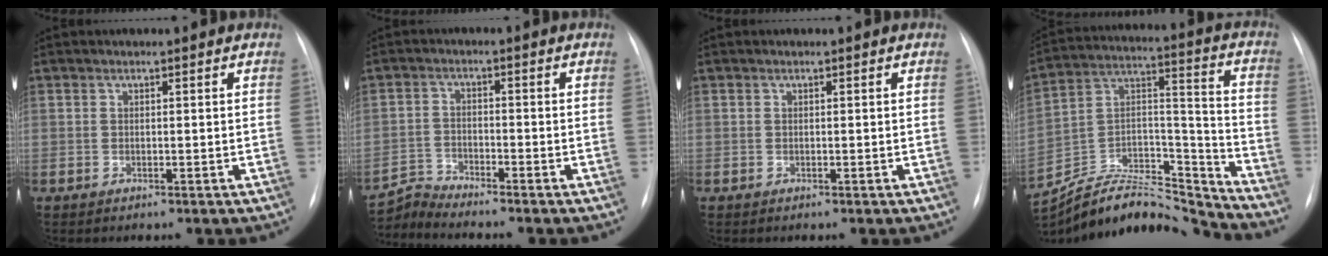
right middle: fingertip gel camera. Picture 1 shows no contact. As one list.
[{"total": 4.1, "force": [-3.7, -1.4, -1.1], "torque": [0.016, -0.016, -0.073]}, {"total": 0.0}, {"total": 22.1, "force": [-21.4, 2.9, 4.7], "torque": [-0.114, 0.044, -0.356]}]